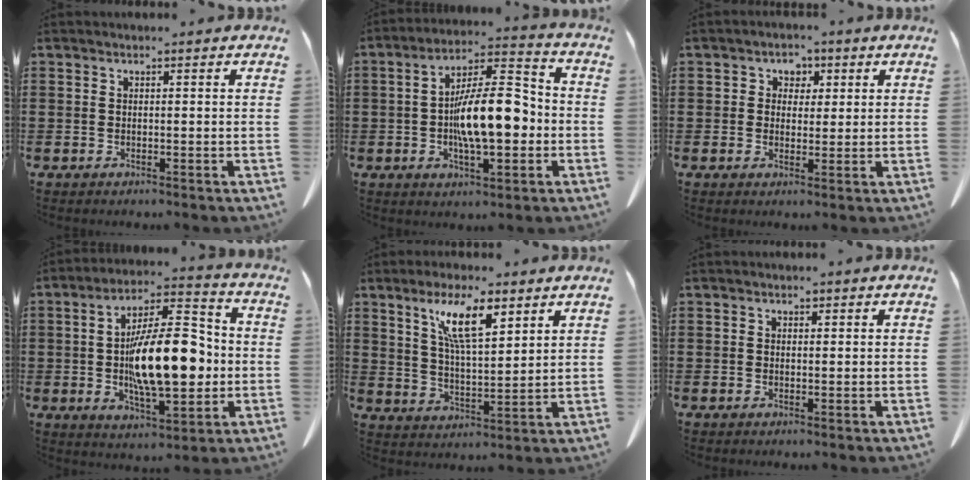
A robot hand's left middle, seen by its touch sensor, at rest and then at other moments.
{"total": 13.1, "force": [-1.7, 4.8, 12.1], "torque": [-0.215, 0.007, -0.028]}
{"total": 2.6, "force": [0.7, 2.4, 0.6], "torque": [-0.018, 0.009, 0.008]}
{"total": 16.4, "force": [-1.0, 6.8, 14.9], "torque": [-0.259, 0.005, -0.014]}
{"total": 9.6, "force": [5.8, 2.8, 7.1], "torque": [-0.143, -0.004, 0.101]}
{"total": 0.7, "force": [0.2, 0.5, 0.4], "torque": [-0.010, 0.003, 0.004]}